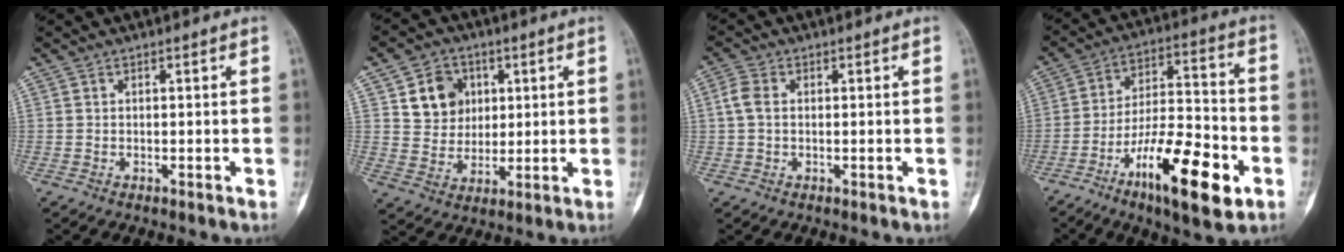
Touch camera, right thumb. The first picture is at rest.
{"total": 9.4, "force": [3.2, 8.0, 3.9], "torque": [-0.024, -0.011, 0.058]}
{"total": 3.4, "force": [0.4, 2.3, 2.5], "torque": [-0.061, 0.009, 0.004]}
{"total": 19.3, "force": [-8.7, 6.2, 16.1], "torque": [-0.255, 0.049, -0.138]}